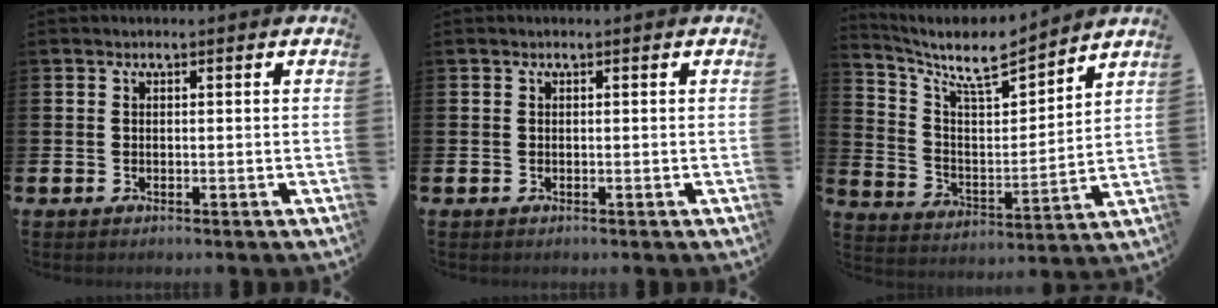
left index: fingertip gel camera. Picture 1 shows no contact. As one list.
[{"total": 0.0}, {"total": 8.9, "force": [7.7, 2.0, 4.0], "torque": [-0.105, -0.052, 0.130]}]